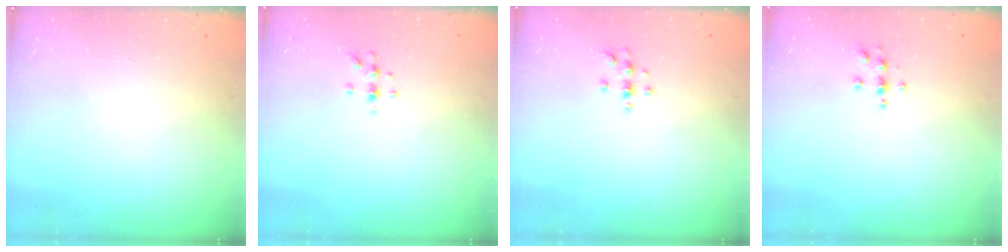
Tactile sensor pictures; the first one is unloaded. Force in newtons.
{"total": 4.3, "press": 4.0, "slide": 1.4}
{"total": 3.0, "press": 3.0, "slide": 0.3}
{"total": 3.8, "press": 3.8, "slide": 0.4}